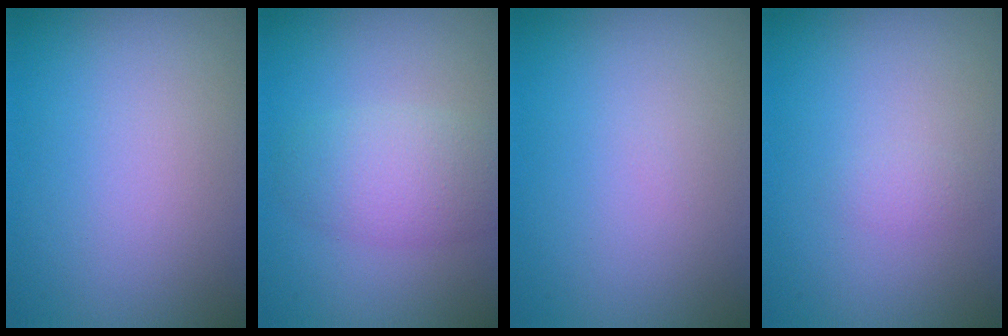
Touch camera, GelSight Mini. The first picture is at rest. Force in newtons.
{"total": 3.7, "press": 3.7, "slide": 0.1}
{"total": 0.0}
{"total": 0.8, "press": 0.8, "slide": 0.0}